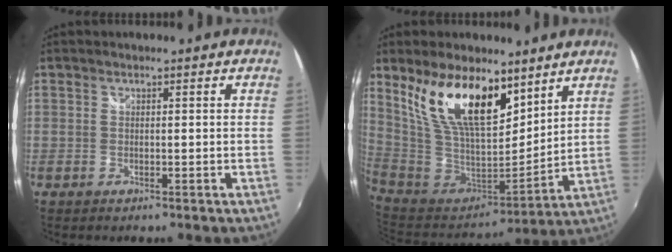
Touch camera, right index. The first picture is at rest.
{"total": 20.1, "force": [11.0, 9.3, 14.0], "torque": [-0.275, 0.013, 0.219]}